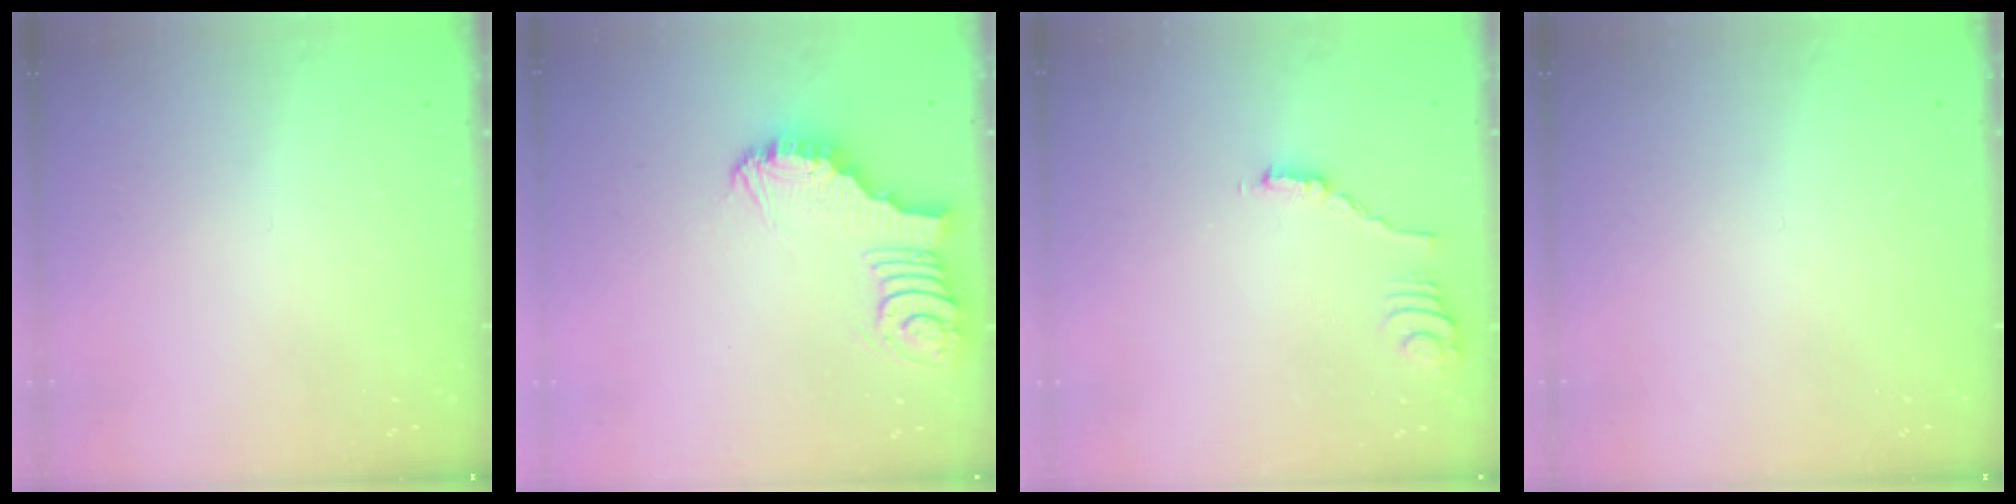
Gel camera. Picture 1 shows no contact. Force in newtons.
{"total": 4.0, "press": 4.0, "slide": 0.4}
{"total": 1.6, "press": 1.6, "slide": 0.4}
{"total": 1.4, "press": 1.4, "slide": 0.1}